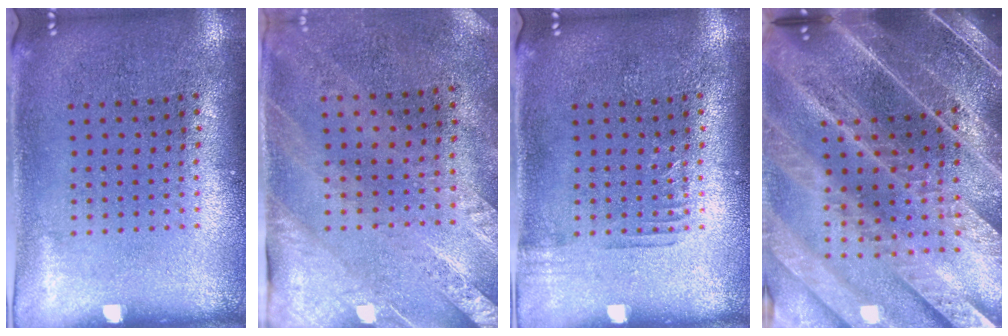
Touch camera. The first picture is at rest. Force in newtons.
{"total": 2.5, "press": 2.1, "slide": 1.3}
{"total": 0.8, "press": 0.8, "slide": 0.2}
{"total": 5.5, "press": 4.6, "slide": 2.9}